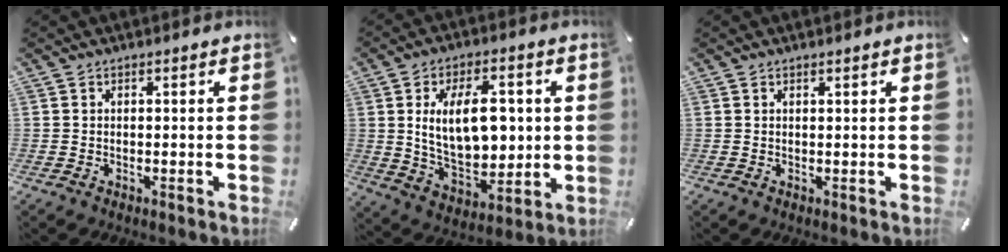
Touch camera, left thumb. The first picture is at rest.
{"total": 15.9, "force": [2.3, 9.6, 12.4], "torque": [-0.209, 0.000, 0.037]}
{"total": 0.6, "force": [0.5, 0.0, 0.3], "torque": [-0.005, -0.003, 0.009]}